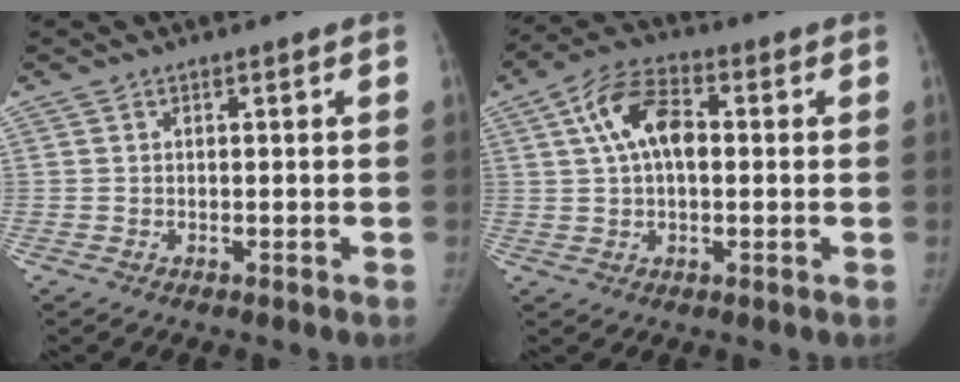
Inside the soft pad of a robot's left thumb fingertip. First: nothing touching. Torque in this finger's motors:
{"motor_torque": [0.82, 1.66, 0.29, 0.01, 0.06]}